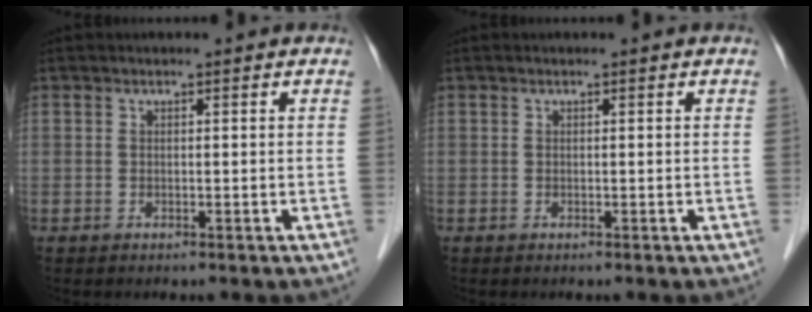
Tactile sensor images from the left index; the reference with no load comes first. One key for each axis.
{"total": 0.0}